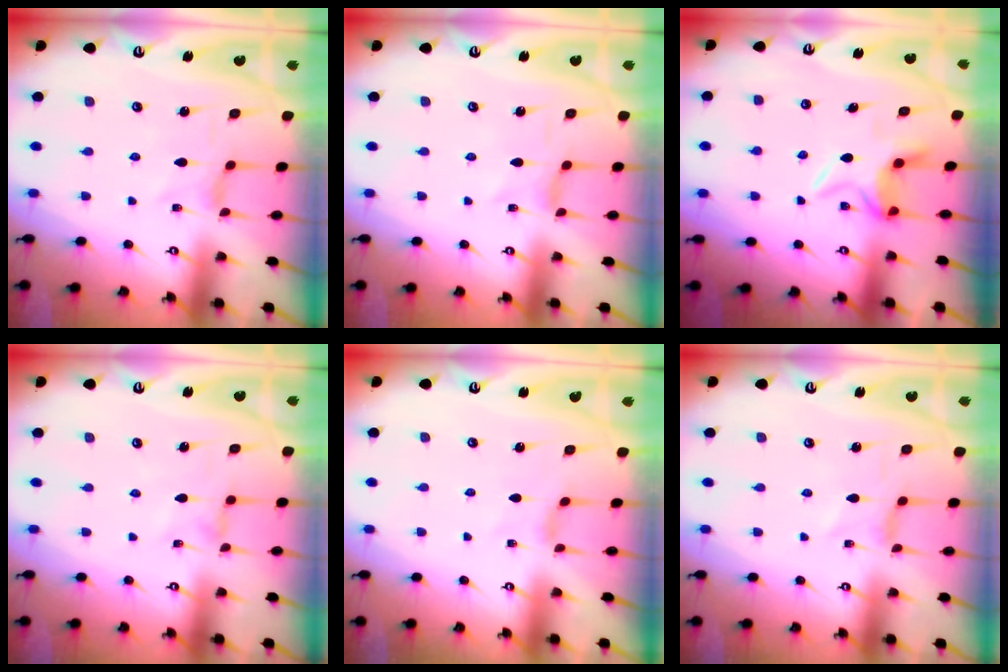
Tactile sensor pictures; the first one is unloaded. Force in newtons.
{"total": 0.6, "press": 0.5, "slide": 0.3}
{"total": 6.0, "press": 5.9, "slide": 1.4}
{"total": 0.0}
{"total": 1.5, "press": 1.4, "slide": 0.4}
{"total": 0.0}